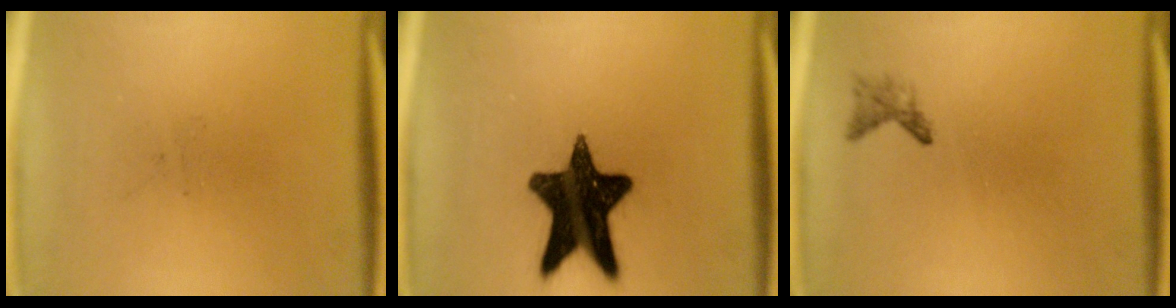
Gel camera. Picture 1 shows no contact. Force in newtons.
{"total": 15.9}
{"total": 1.1}